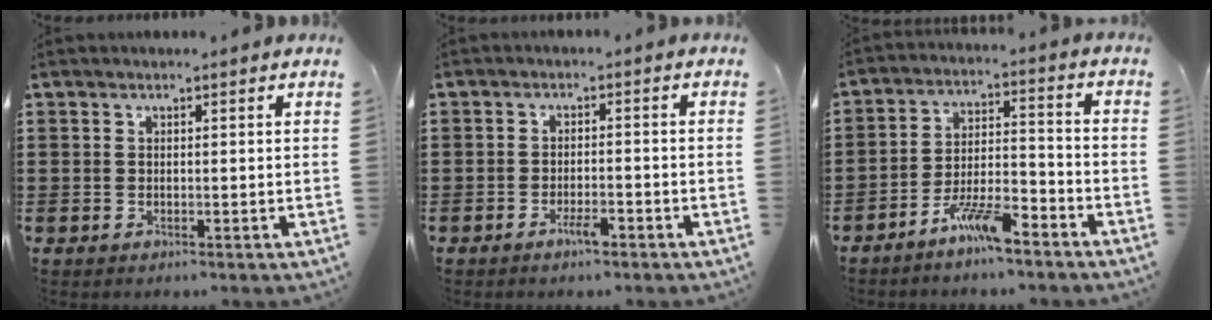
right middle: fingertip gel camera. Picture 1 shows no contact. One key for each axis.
{"total": 2.7, "fx": -1.7, "fy": 0.6, "fz": 1.9, "tx": -0.032, "ty": 0.002, "tz": -0.031}
{"total": 7.3, "fx": -5.7, "fy": 1.3, "fz": 4.5, "tx": -0.104, "ty": -0.003, "tz": -0.111}